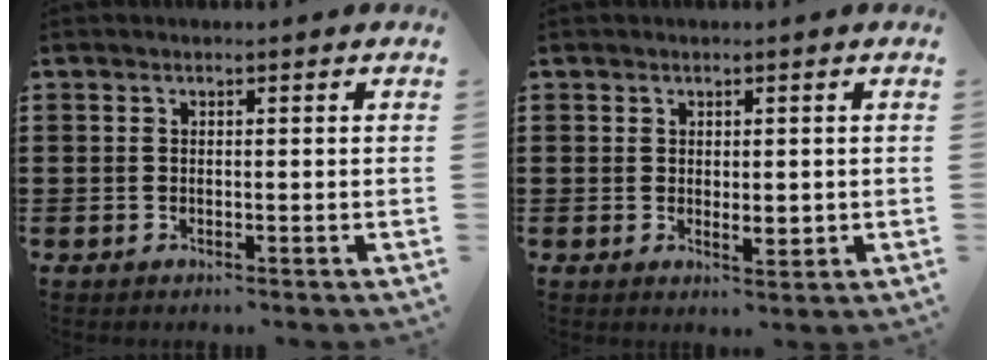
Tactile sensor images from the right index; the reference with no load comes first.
{"total": 1.8, "force": [0.3, 0.8, 1.5], "torque": [-0.022, -0.004, 0.004]}